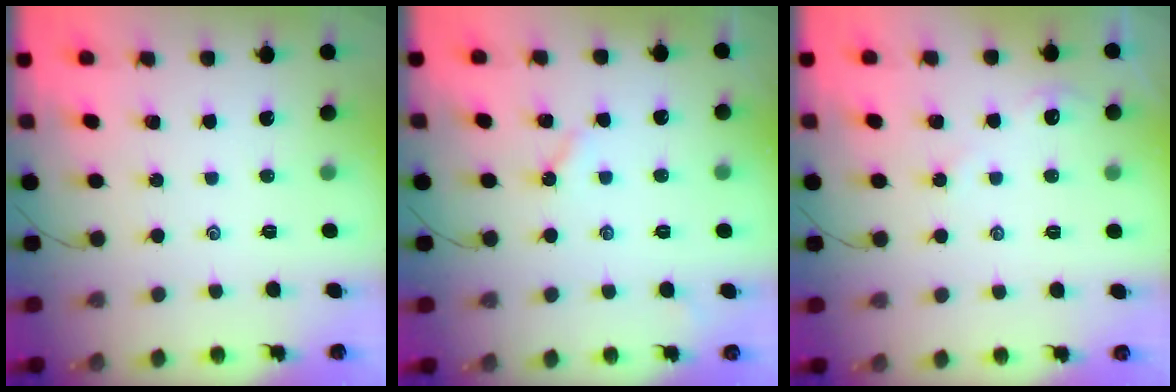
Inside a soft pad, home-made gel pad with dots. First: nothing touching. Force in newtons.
{"total": 2.6, "press": 2.5, "slide": 0.3}
{"total": 2.2, "press": 2.2, "slide": 0.4}